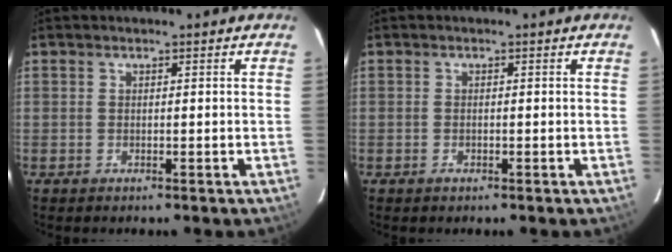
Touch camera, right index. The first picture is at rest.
{"total": 0.7, "force": [-0.4, 0.5, 0.3], "torque": [-0.005, -0.001, -0.007]}